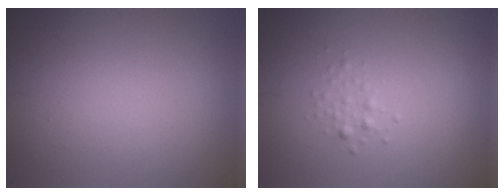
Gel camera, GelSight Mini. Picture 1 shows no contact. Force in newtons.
{"total": 1.1, "press": 1.1, "slide": 0.0}